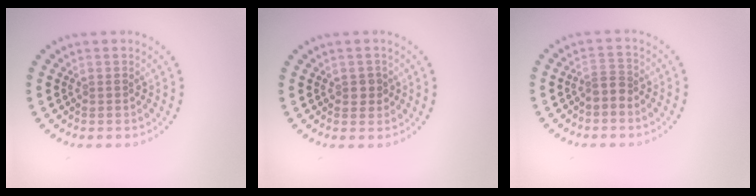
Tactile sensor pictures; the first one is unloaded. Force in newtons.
{"total": 1.3, "press": 1.3, "slide": 0.4}
{"total": 1.7, "press": 1.2, "slide": 1.2}